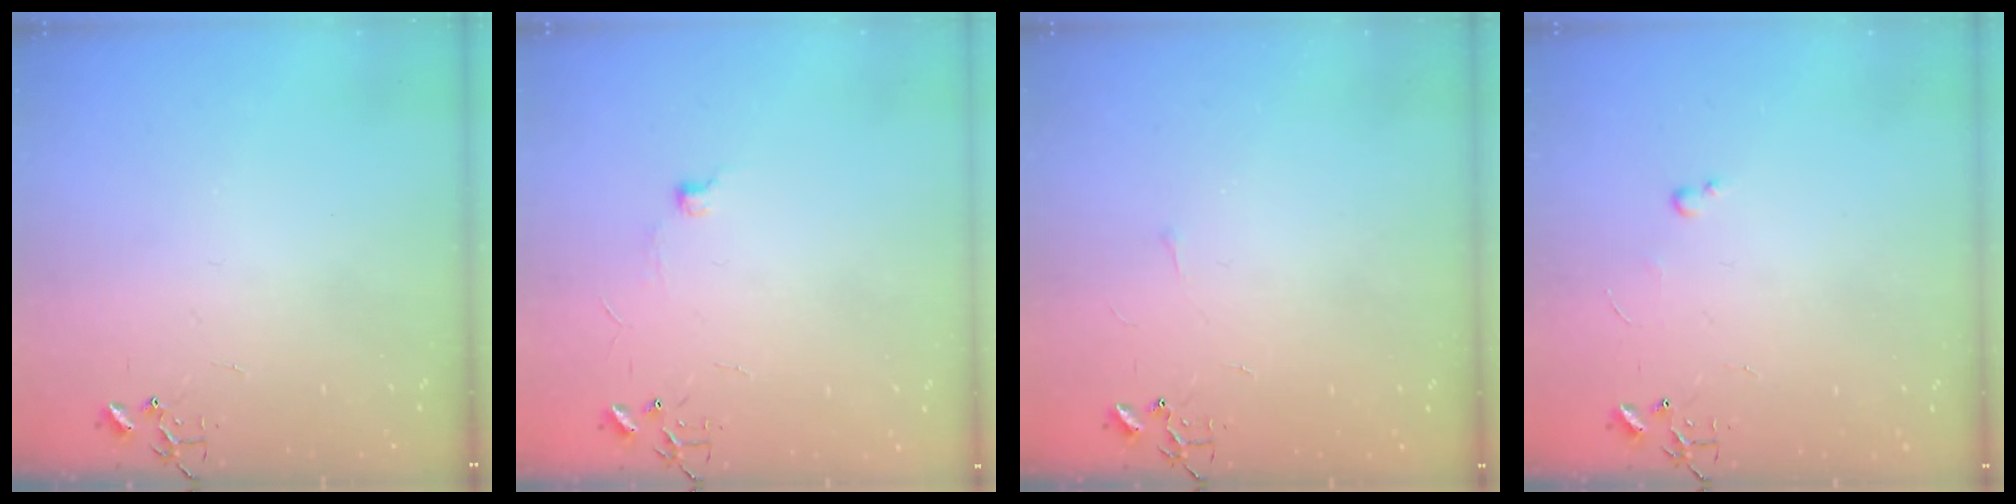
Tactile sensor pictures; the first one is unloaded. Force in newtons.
{"total": 5.6, "press": 5.6, "slide": 0.7}
{"total": 3.3, "press": 3.2, "slide": 0.5}
{"total": 2.4, "press": 2.3, "slide": 0.4}